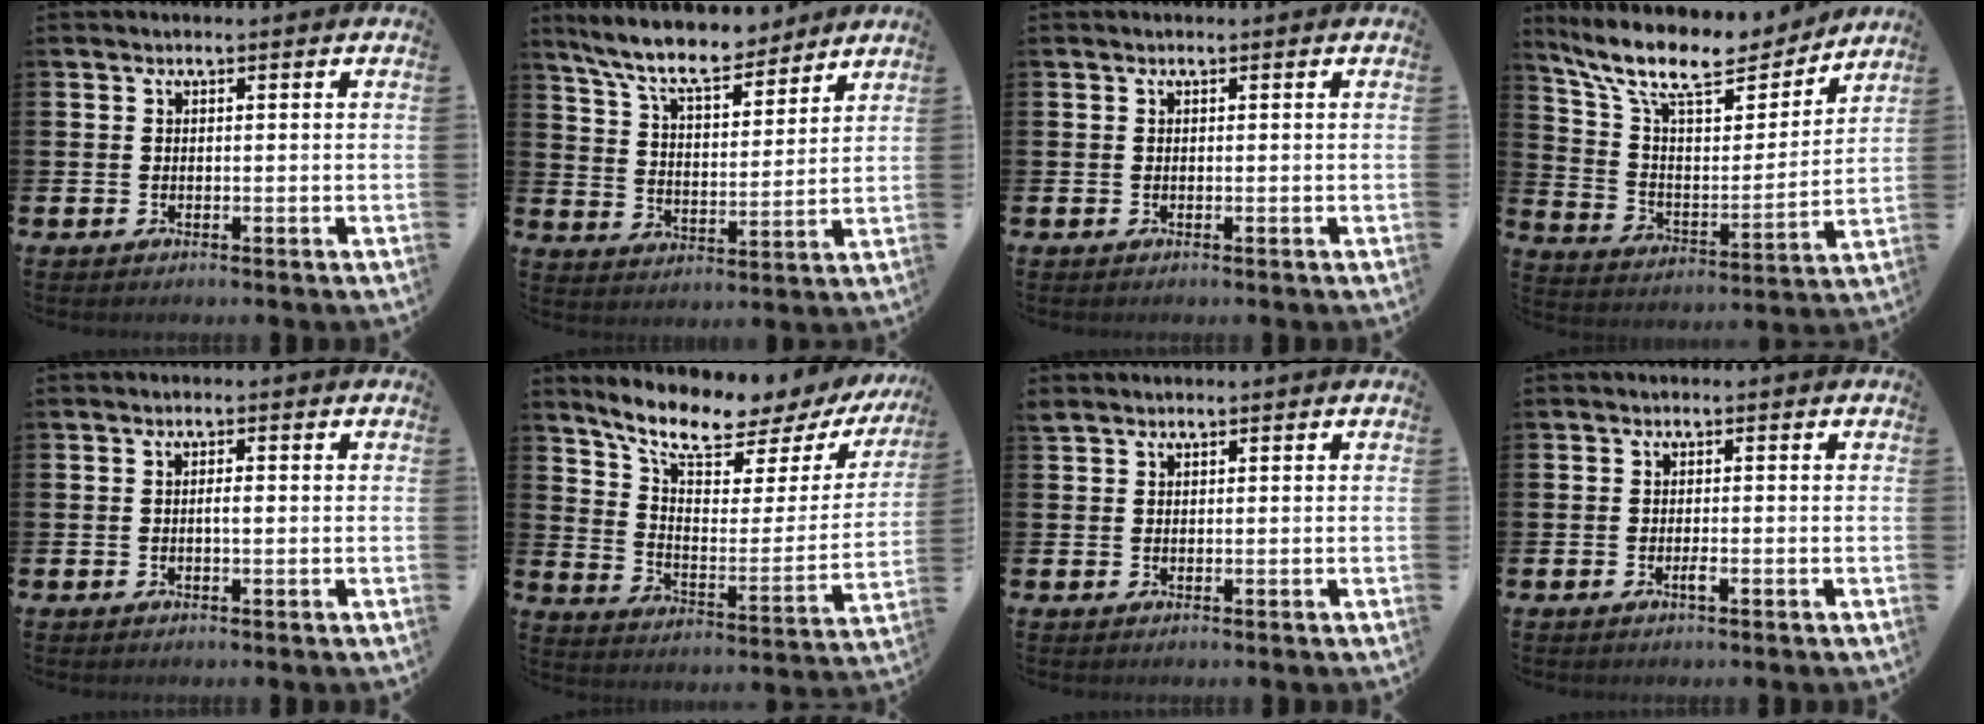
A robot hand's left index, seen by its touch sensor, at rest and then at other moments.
{"total": 10.0, "force": [9.0, 2.3, 3.8], "torque": [-0.096, -0.050, 0.161]}
{"total": 0.0}
{"total": 13.2, "force": [11.1, 3.7, 6.0], "torque": [-0.146, -0.064, 0.192]}
{"total": 1.0, "force": [0.1, 0.3, 0.9], "torque": [-0.014, 0.000, -0.001]}
{"total": 9.2, "force": [7.9, 2.4, 4.1], "torque": [-0.110, -0.058, 0.131]}
{"total": 1.1, "force": [1.1, 0.2, 0.2], "torque": [0.003, -0.003, 0.019]}
{"total": 0.9, "force": [-0.3, 0.1, 0.9], "torque": [-0.016, -0.003, -0.004]}